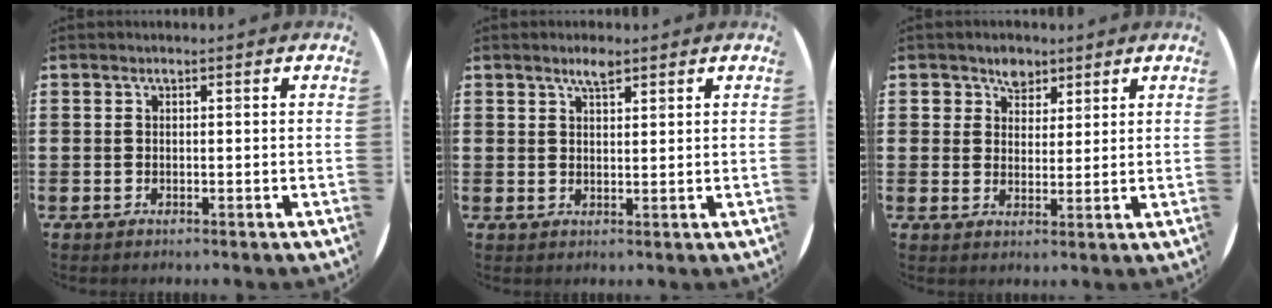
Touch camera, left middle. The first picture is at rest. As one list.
[{"total": 2.5, "force": [2.1, 0.6, 1.3], "torque": [-0.028, 0.004, 0.036]}, {"total": 3.5, "force": [2.6, 2.2, 0.6], "torque": [-0.004, 0.004, 0.046]}]